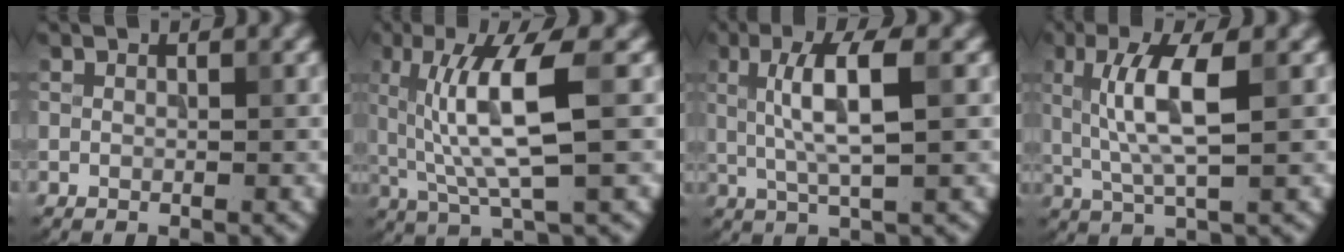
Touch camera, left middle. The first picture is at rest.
{"total": 7.3, "force": [0.9, 1.5, 7.1], "torque": [-0.133, -0.004, 0.023]}
{"total": 5.2, "force": [1.0, 1.1, 5.0], "torque": [-0.098, 0.006, 0.020]}
{"total": 5.3, "force": [0.9, 1.2, 5.1], "torque": [-0.103, 0.004, 0.020]}